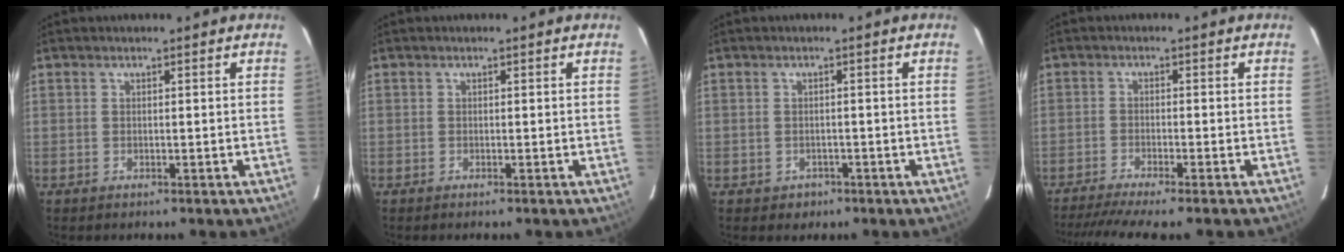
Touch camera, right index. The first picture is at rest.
{"total": 0.0}
{"total": 2.0, "force": [-1.0, 1.7, 0.2], "torque": [-0.002, 0.006, -0.011]}
{"total": 11.0, "force": [-9.4, 0.0, 5.7], "torque": [-0.075, -0.018, -0.143]}